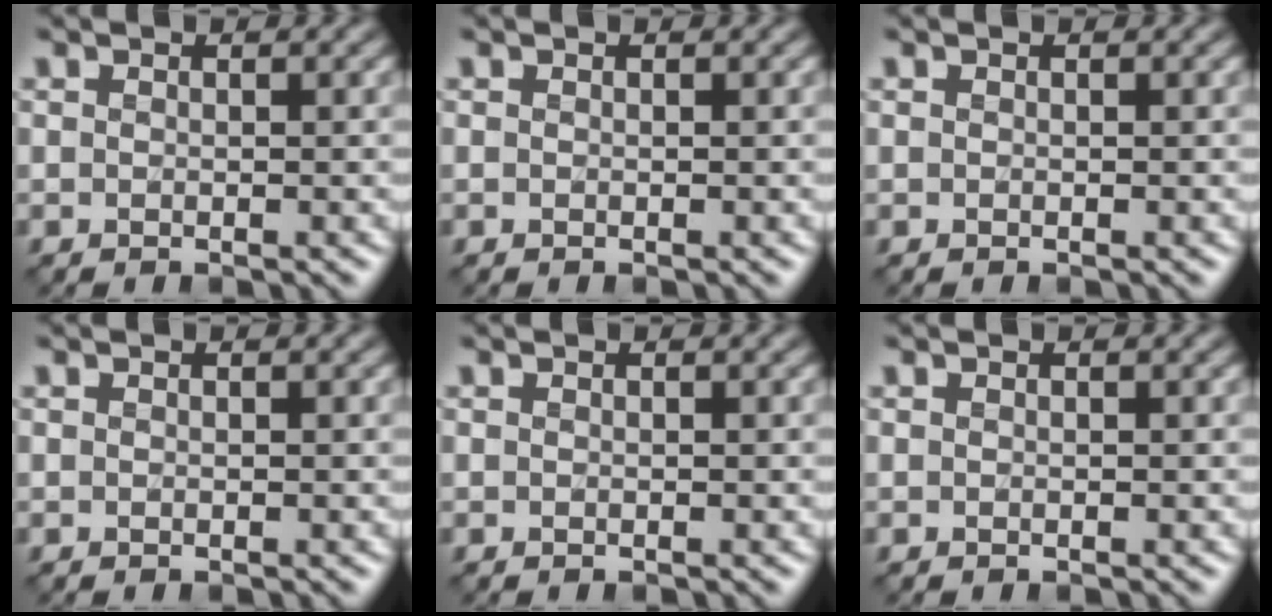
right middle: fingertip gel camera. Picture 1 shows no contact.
{"total": 0.0}
{"total": 0.0}
{"total": 0.0}
{"total": 0.0}
{"total": 0.0}